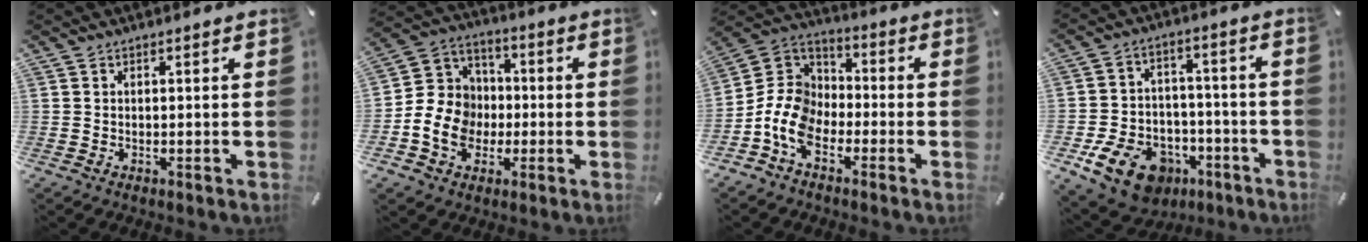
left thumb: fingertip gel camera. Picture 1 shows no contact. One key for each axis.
{"total": 12.3, "fx": -3.4, "fy": 11.0, "fz": 4.5, "tx": -0.102, "ty": 0.031, "tz": -0.056}
{"total": 11.5, "fx": -6.5, "fy": 7.8, "fz": 5.3, "tx": -0.132, "ty": 0.028, "tz": -0.127}
{"total": 13.6, "fx": -7.1, "fy": 9.4, "fz": 6.9, "tx": -0.124, "ty": 0.057, "tz": -0.119}